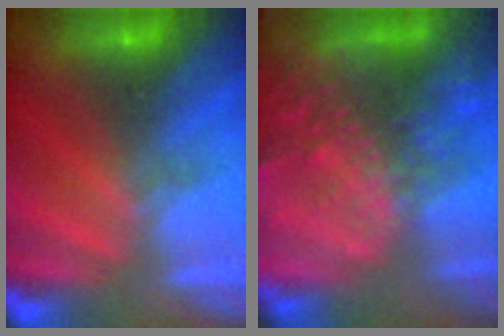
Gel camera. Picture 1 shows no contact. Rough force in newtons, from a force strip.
{"total": 6.0}